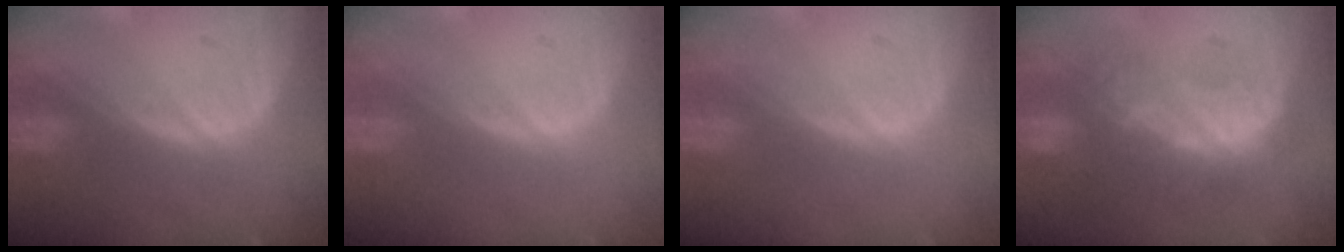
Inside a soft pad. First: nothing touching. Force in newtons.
{"total": 0.0}
{"total": 0.0}
{"total": 9.4, "press": 8.7, "slide": 3.7}